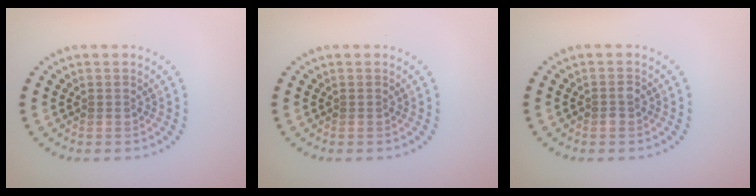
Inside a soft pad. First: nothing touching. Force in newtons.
{"total": 0.0}
{"total": 1.0, "press": 1.0, "slide": 0.2}